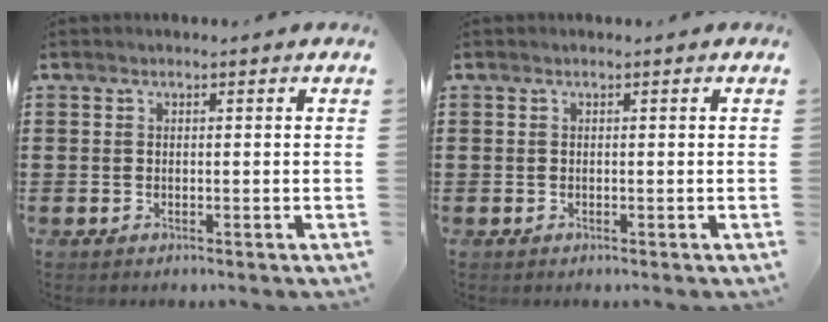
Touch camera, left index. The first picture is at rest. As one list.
[{"total": 0.0}]